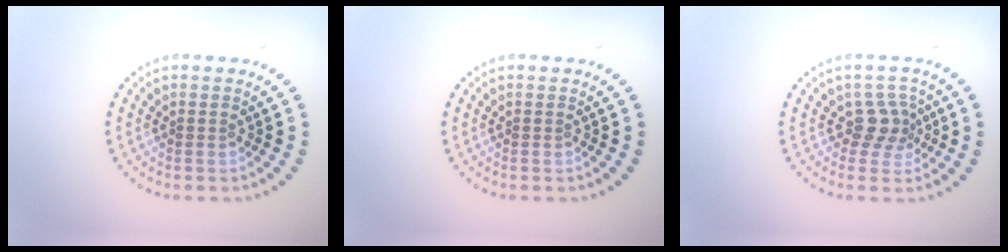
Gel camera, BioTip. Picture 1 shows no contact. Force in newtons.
{"total": 0.0}
{"total": 2.4, "press": 1.8, "slide": 1.6}